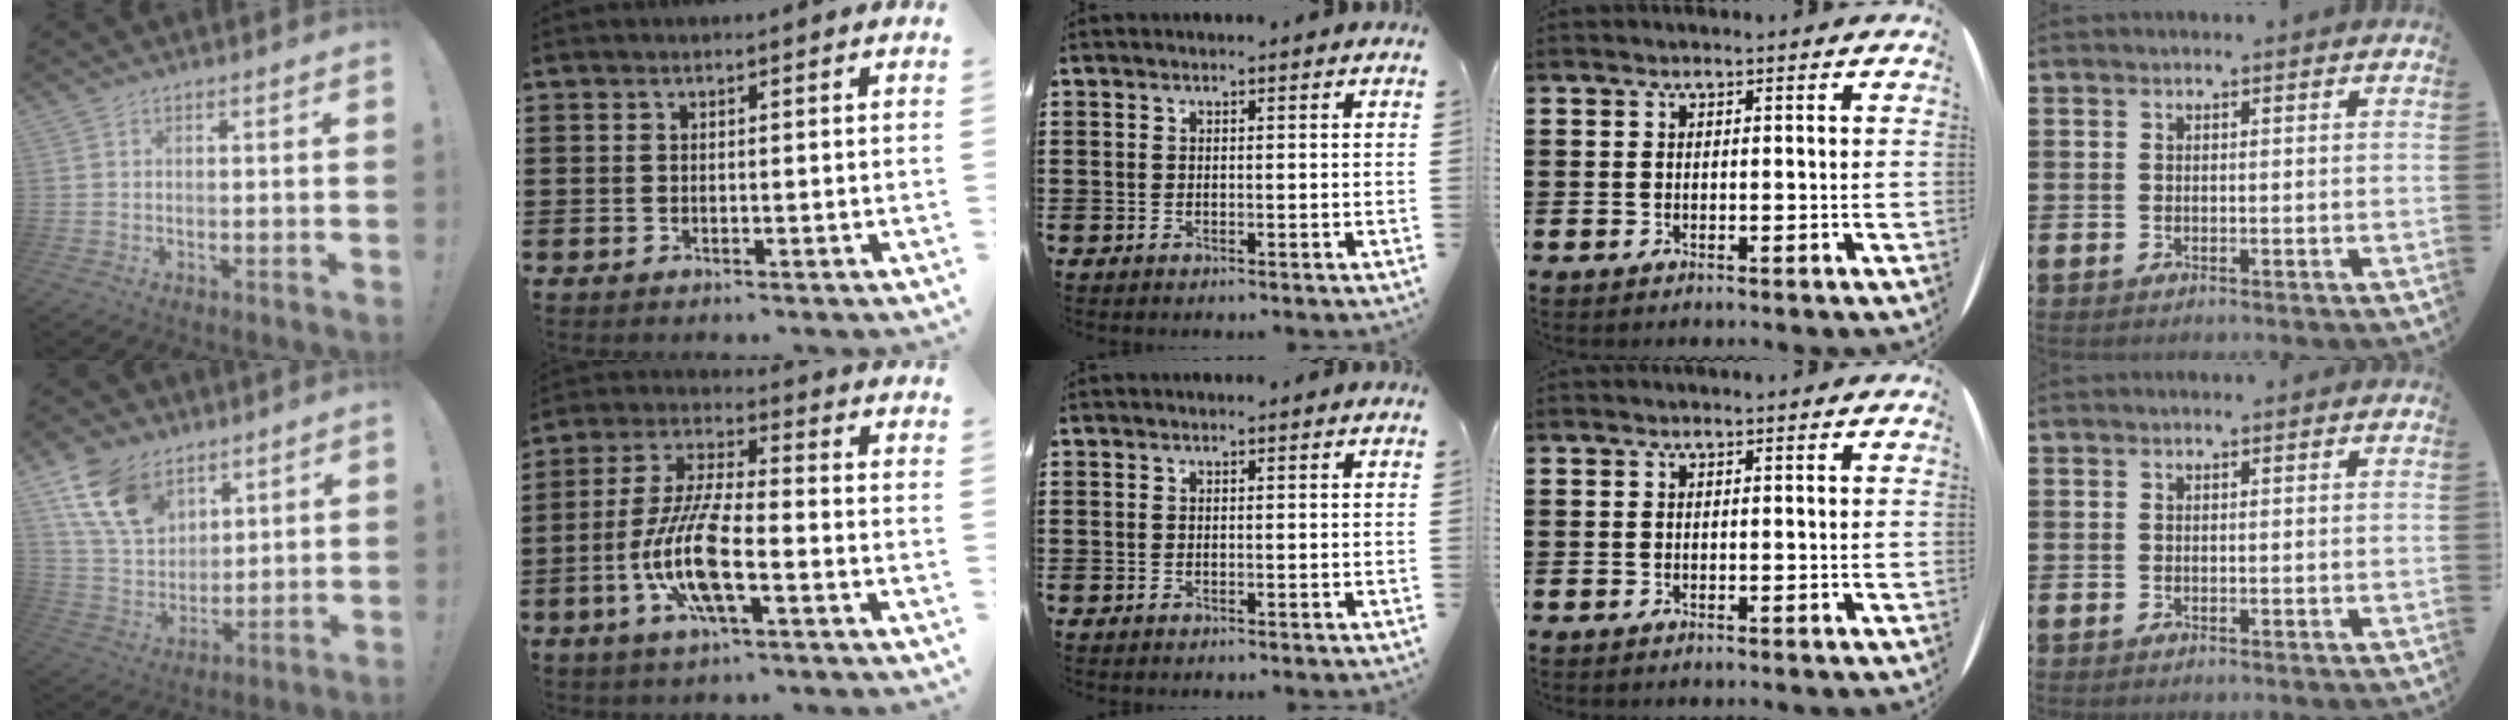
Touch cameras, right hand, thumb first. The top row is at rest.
{"thumb": {"total": 15.2, "force": [8.8, 9.9, 7.4], "torque": [-0.144, -0.034, 0.175]}, "index": {"total": 10.7, "force": [-3.8, 2.6, 9.7], "torque": [-0.219, -0.013, -0.077]}}